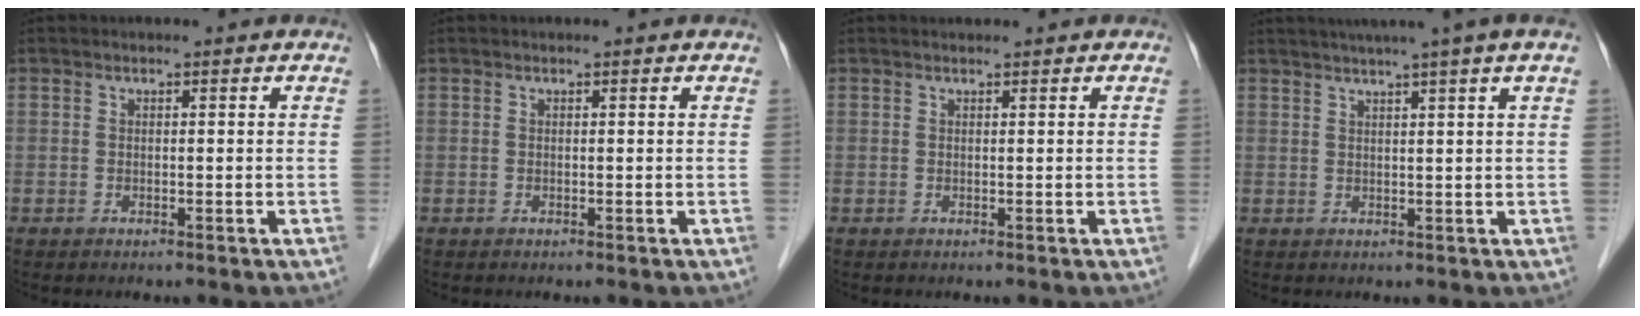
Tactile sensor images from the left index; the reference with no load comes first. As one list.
[{"total": 0.0}, {"total": 0.8, "force": [0.8, 0.2, 0.3], "torque": [-0.010, 0.011, 0.013]}, {"total": 8.0, "force": [5.8, -1.7, 5.2], "torque": [-0.072, 0.024, 0.071]}]